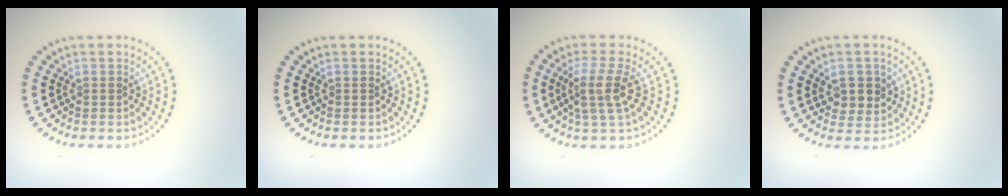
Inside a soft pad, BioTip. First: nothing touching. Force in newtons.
{"total": 0.0}
{"total": 3.6, "press": 2.8, "slide": 2.2}
{"total": 2.8, "press": 2.7, "slide": 0.8}